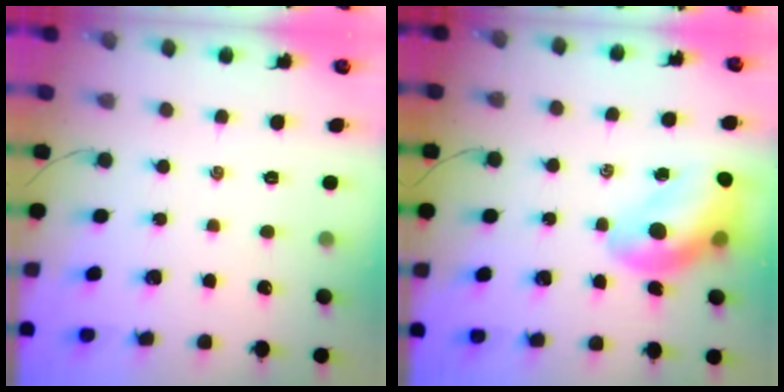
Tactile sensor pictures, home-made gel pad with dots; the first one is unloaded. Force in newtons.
{"total": 13.8, "press": 13.2, "slide": 4.1}